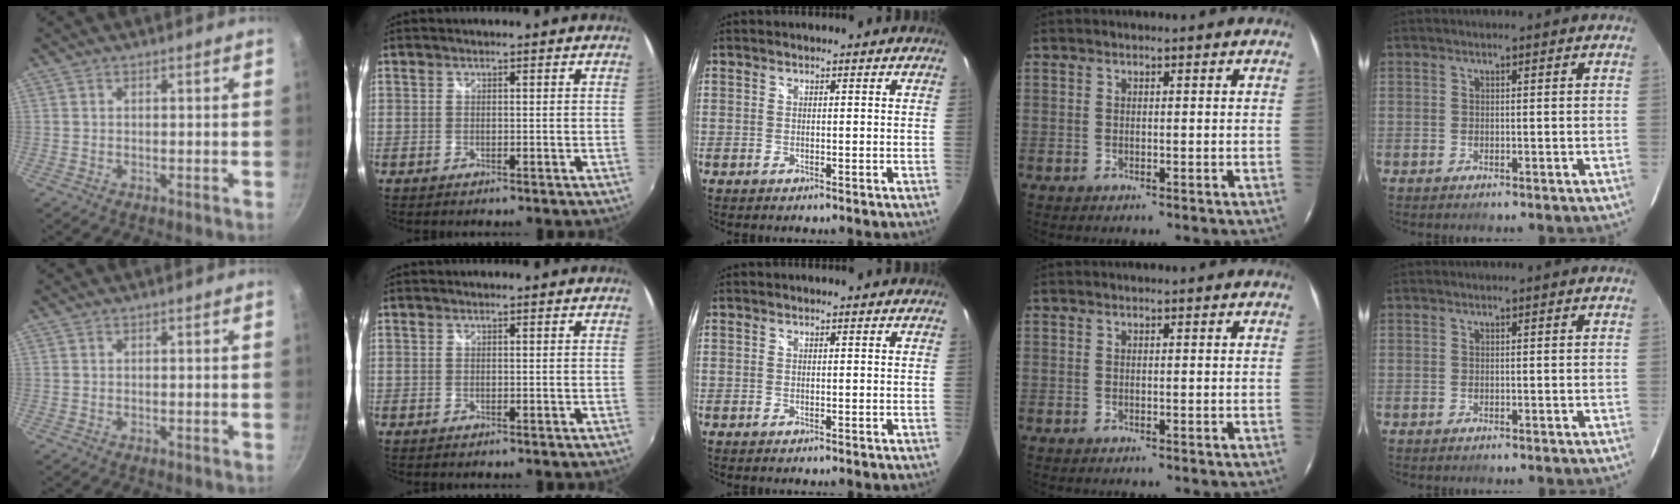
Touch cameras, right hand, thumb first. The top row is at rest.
{}